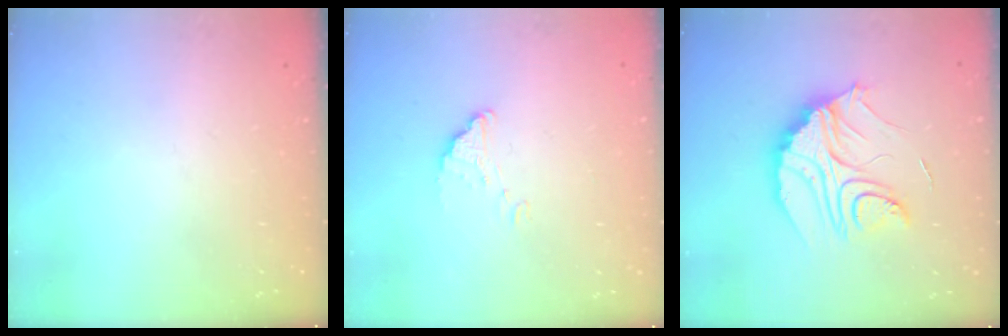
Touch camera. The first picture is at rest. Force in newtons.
{"total": 1.6, "press": 1.6, "slide": 0.1}
{"total": 14.7, "press": 14.6, "slide": 1.1}